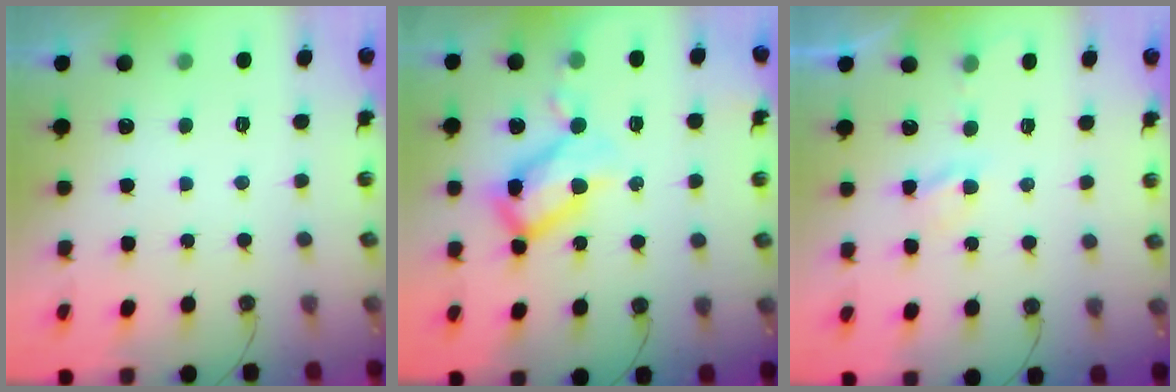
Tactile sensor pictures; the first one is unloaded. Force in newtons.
{"total": 14.0, "press": 13.9, "slide": 1.1}
{"total": 2.8, "press": 2.7, "slide": 0.4}